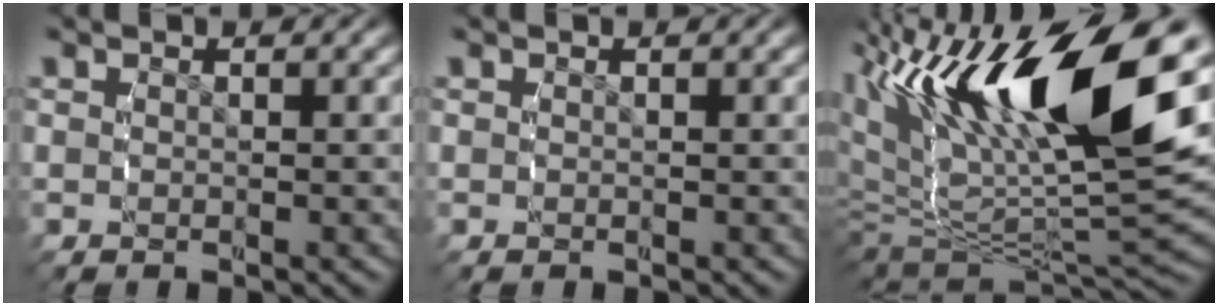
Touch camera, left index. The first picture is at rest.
{"total": 0.0}
{"total": 16.2, "force": [1.7, 8.9, 13.5], "torque": [-0.251, -0.018, 0.040]}